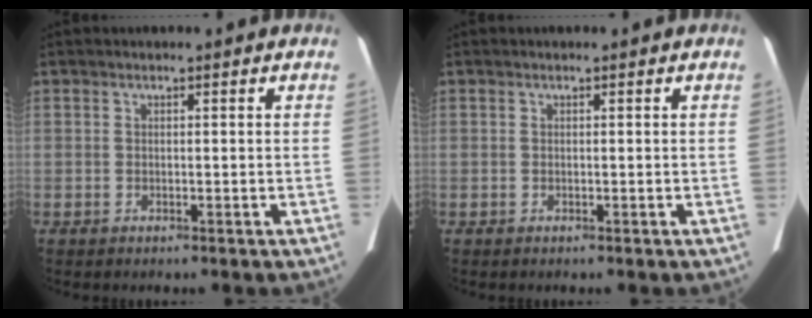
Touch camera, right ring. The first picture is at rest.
{"total": 0.0}